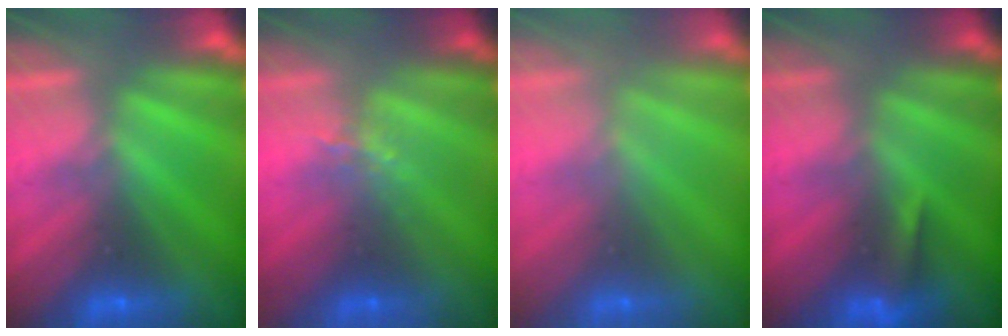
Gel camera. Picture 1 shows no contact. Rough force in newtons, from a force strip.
{"total": 1.4}
{"total": 3.3}
{"total": 5.0}